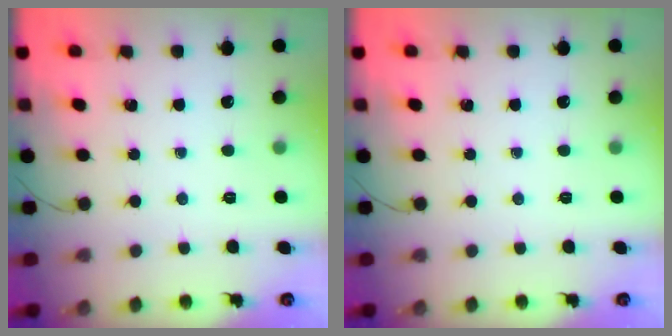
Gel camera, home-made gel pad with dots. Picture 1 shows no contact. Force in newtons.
{"total": 0.0}